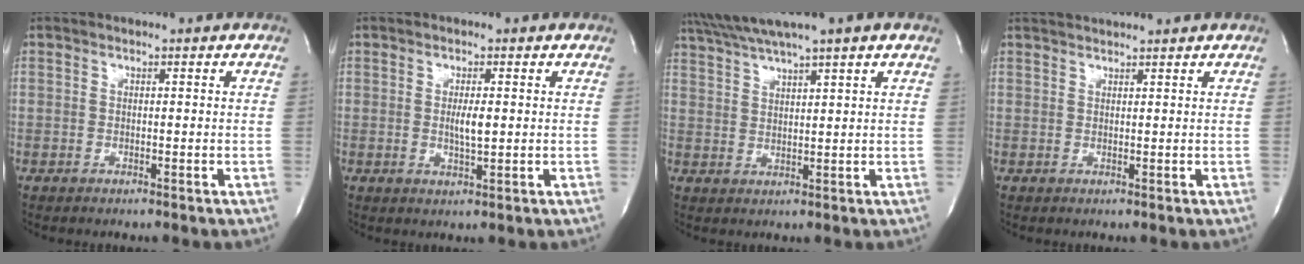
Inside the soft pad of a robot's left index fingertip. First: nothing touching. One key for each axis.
{"total": 2.7, "fx": 0.3, "fy": 0.4, "fz": 2.7, "tx": -0.051, "ty": -0.004, "tz": 0.006}
{"total": 8.3, "fx": 6.8, "fy": -1.1, "fz": 4.7, "tx": -0.086, "ty": 0.029, "tz": 0.110}
{"total": 4.5, "fx": 4.3, "fy": -0.5, "fz": 1.1, "tx": -0.015, "ty": 0.026, "tz": 0.066}